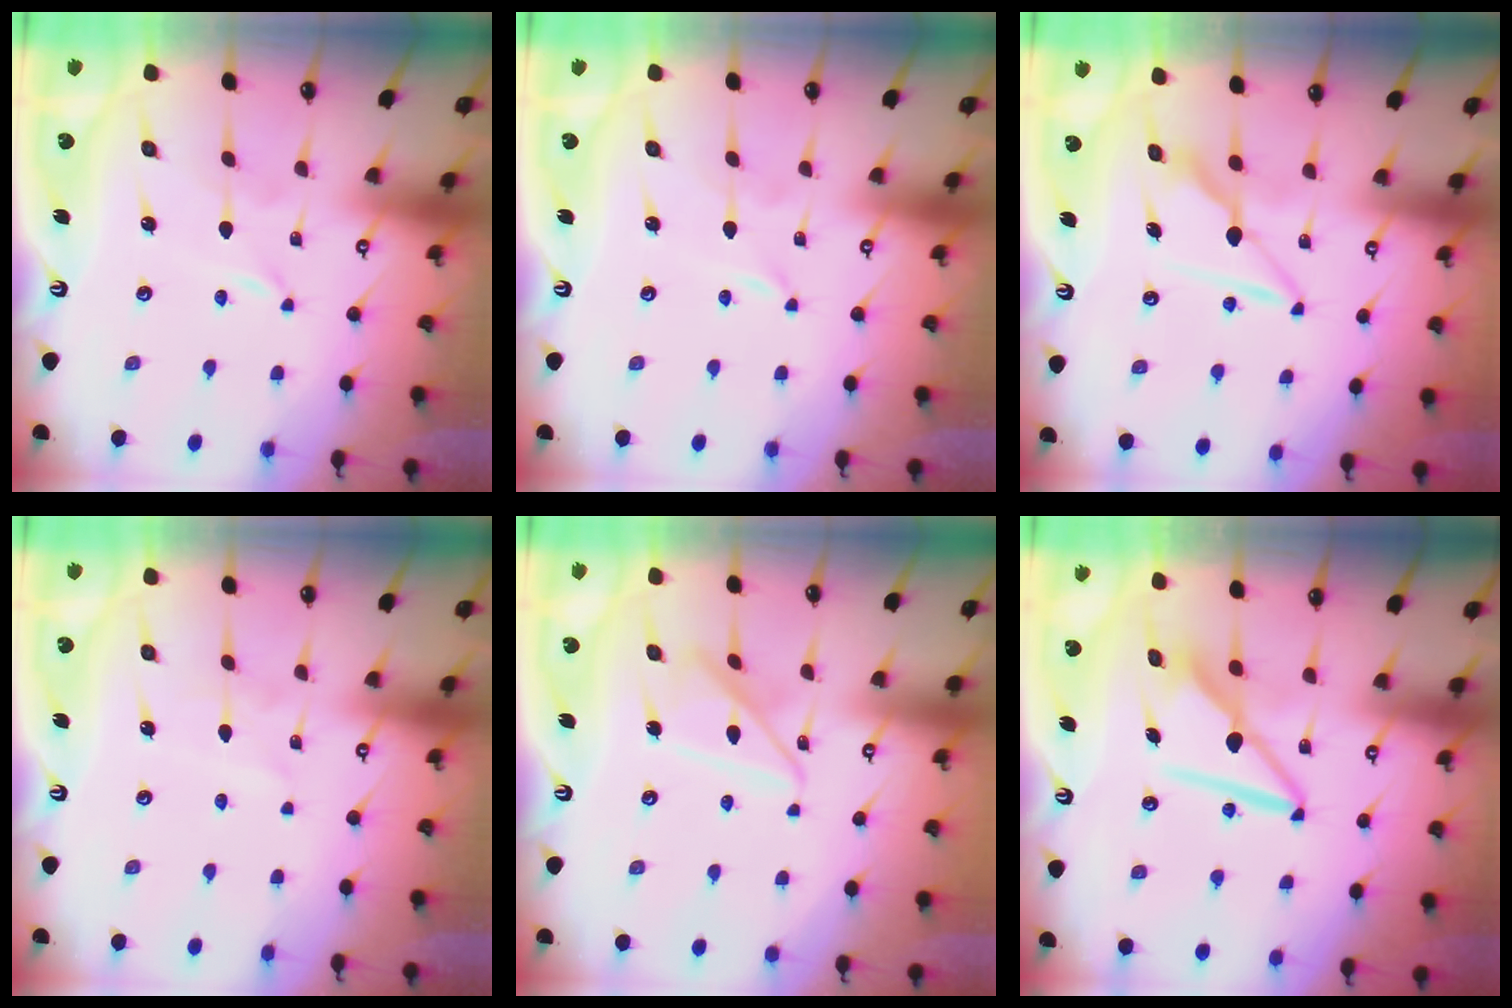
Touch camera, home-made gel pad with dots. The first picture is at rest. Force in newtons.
{"total": 0.0}
{"total": 7.4, "press": 7.4, "slide": 0.4}
{"total": 1.6, "press": 1.6, "slide": 0.1}
{"total": 12.6, "press": 12.5, "slide": 1.2}
{"total": 8.8, "press": 8.7, "slide": 0.7}